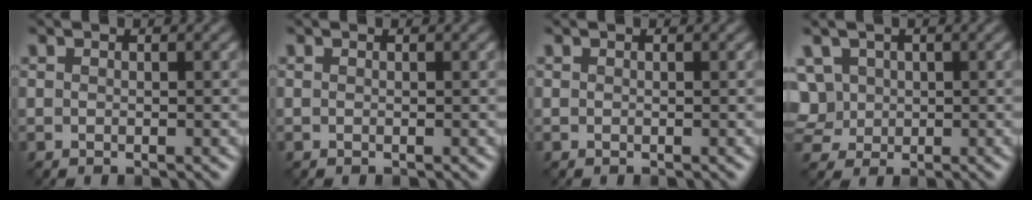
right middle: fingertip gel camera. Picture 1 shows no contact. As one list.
[{"total": 0.0}, {"total": 0.0}, {"total": 6.0, "force": [1.8, 4.8, 3.1], "torque": [-0.079, 0.025, 0.024]}]